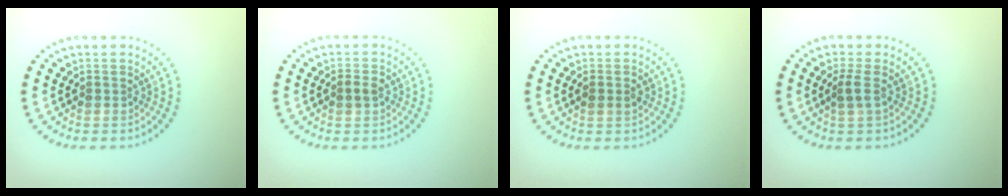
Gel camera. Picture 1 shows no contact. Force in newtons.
{"total": 1.3, "press": 1.3, "slide": 0.2}
{"total": 1.1, "press": 1.0, "slide": 0.4}
{"total": 1.3, "press": 1.1, "slide": 0.7}